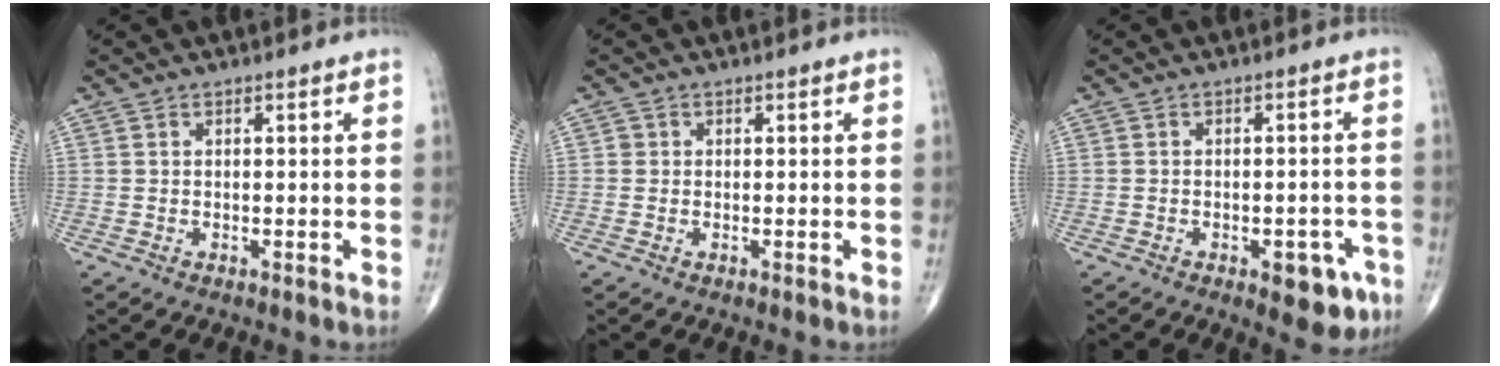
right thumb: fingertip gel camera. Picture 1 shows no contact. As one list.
[{"total": 0.8, "force": [0.0, 0.8, 0.1], "torque": [0.003, 0.003, 0.000]}, {"total": 6.7, "force": [-3.2, 3.2, 4.9], "torque": [-0.037, 0.017, -0.033]}]